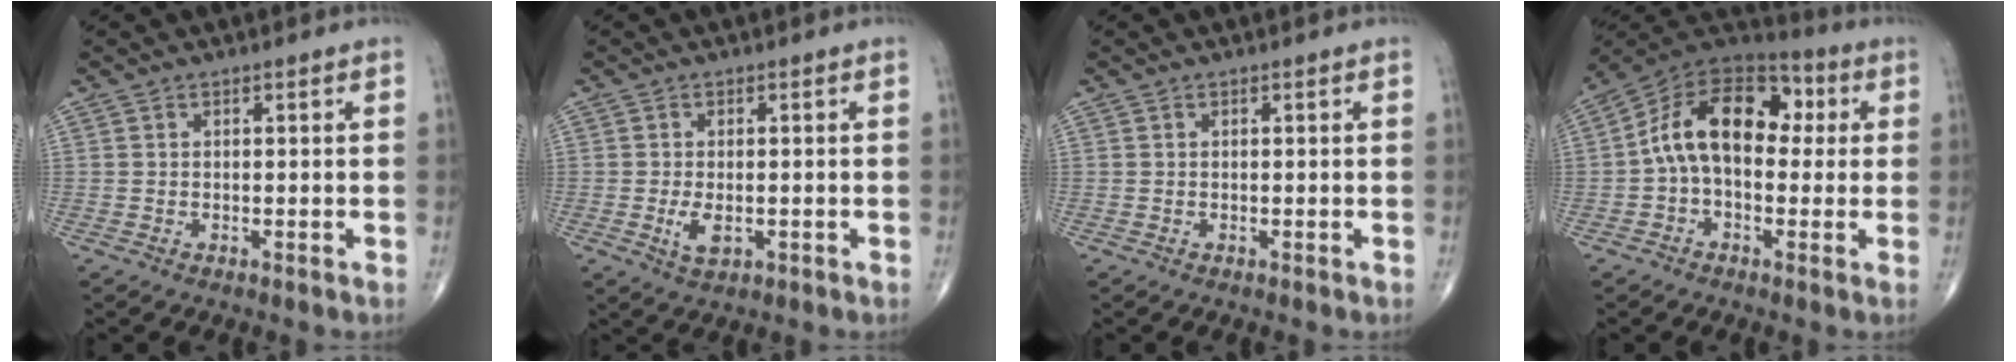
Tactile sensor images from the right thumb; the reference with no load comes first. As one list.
[{"total": 3.7, "force": [-0.8, 1.9, 3.1], "torque": [-0.058, -0.006, -0.012]}, {"total": 0.0}, {"total": 16.1, "force": [1.3, 10.2, 12.4], "torque": [-0.175, 0.048, 0.007]}]